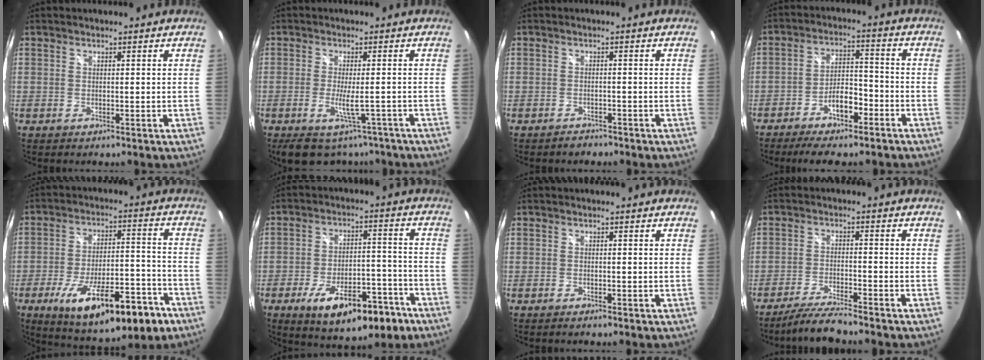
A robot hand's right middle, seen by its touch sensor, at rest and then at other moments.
{"total": 8.8, "force": [-6.7, 2.8, 5.0], "torque": [-0.090, -0.016, -0.095]}
{"total": 1.6, "force": [-1.5, 0.7, 0.2], "torque": [-0.005, 0.002, -0.022]}
{"total": 9.6, "force": [-6.6, 3.4, 6.1], "torque": [-0.122, 0.015, -0.106]}
{"total": 20.7, "force": [-11.5, 6.8, 15.9], "torque": [-0.261, -0.020, -0.160]}
{"total": 16.2, "force": [-9.5, 6.6, 11.3], "torque": [-0.190, 0.002, -0.130]}
{"total": 0.8, "force": [-0.7, 0.0, 0.3], "torque": [-0.006, -0.005, -0.015]}
{"total": 7.0, "force": [-6.3, -0.3, 3.0], "torque": [-0.078, -0.011, -0.116]}